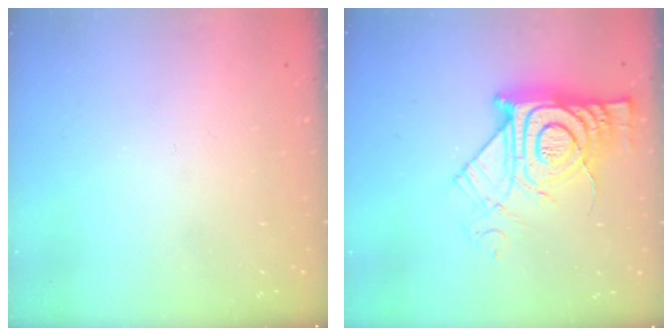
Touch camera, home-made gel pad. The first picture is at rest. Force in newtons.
{"total": 15.8, "press": 15.8, "slide": 1.2}